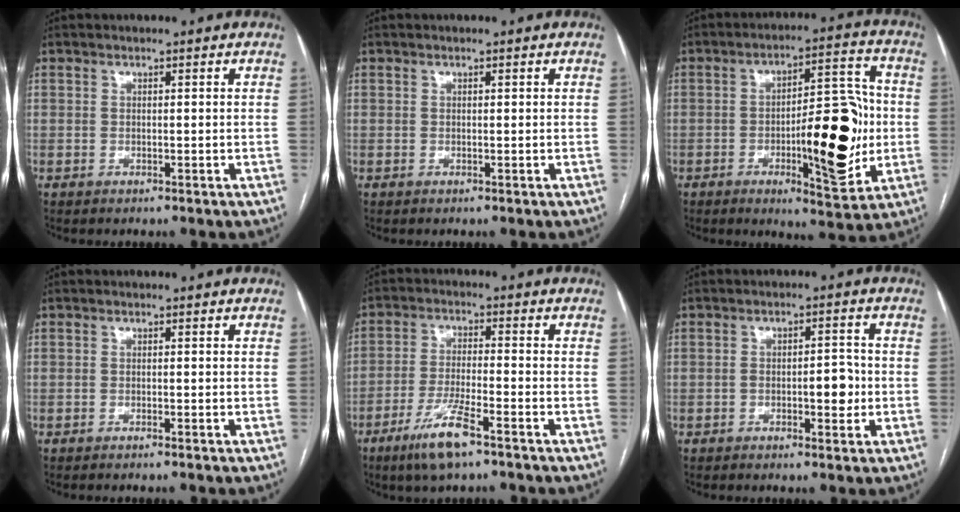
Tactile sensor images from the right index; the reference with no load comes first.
{"total": 0.0}
{"total": 15.7, "force": [-2.6, 4.3, 14.9], "torque": [-0.215, 0.014, -0.029]}
{"total": 0.7, "force": [-0.6, -0.2, 0.4], "torque": [-0.008, 0.001, -0.011]}
{"total": 8.2, "force": [-5.3, 0.8, 6.3], "torque": [-0.127, -0.015, -0.097]}
{"total": 4.5, "force": [-1.2, 1.6, 4.0], "torque": [-0.055, 0.010, -0.013]}